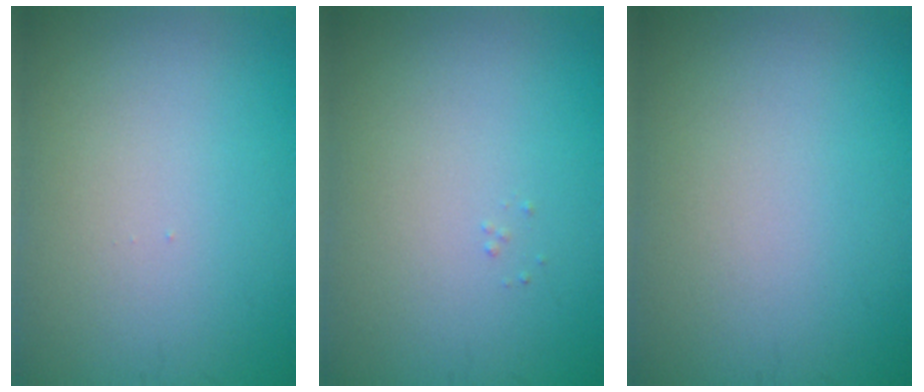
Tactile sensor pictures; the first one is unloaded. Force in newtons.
{"total": 0.0}
{"total": 0.0}